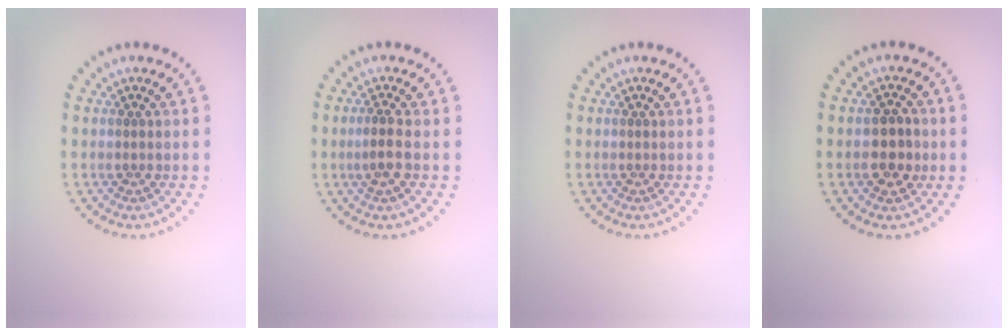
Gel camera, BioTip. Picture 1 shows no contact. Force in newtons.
{"total": 1.7, "press": 1.5, "slide": 0.8}
{"total": 0.0}
{"total": 2.8, "press": 2.7, "slide": 0.3}